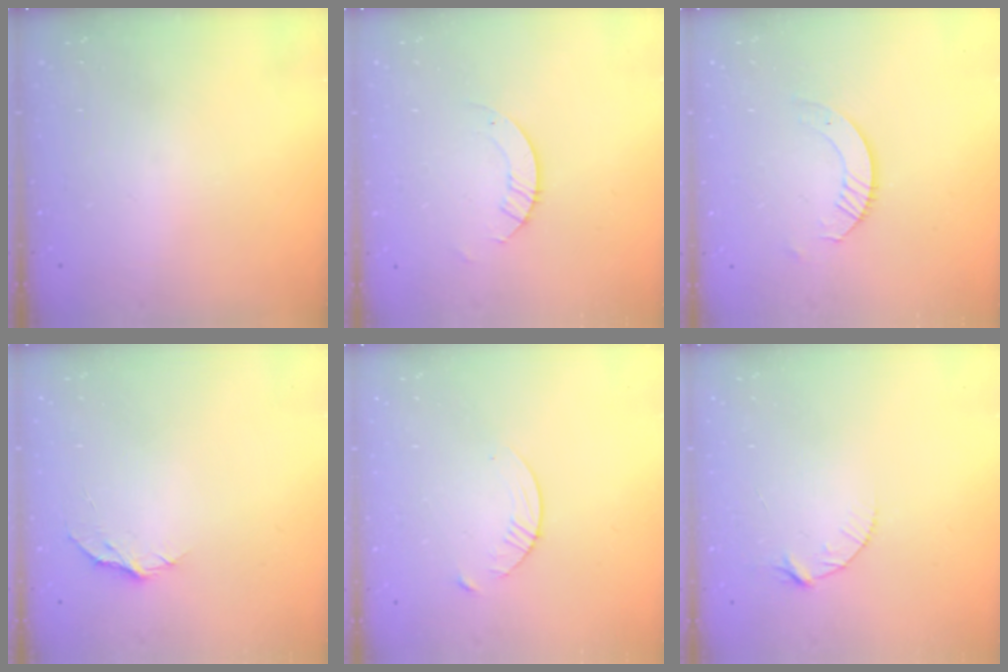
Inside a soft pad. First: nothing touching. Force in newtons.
{"total": 2.9, "press": 2.9, "slide": 0.3}
{"total": 3.8, "press": 3.8, "slide": 0.4}
{"total": 5.1, "press": 5.1, "slide": 0.2}
{"total": 3.1, "press": 3.1, "slide": 0.4}
{"total": 5.5, "press": 5.4, "slide": 0.6}